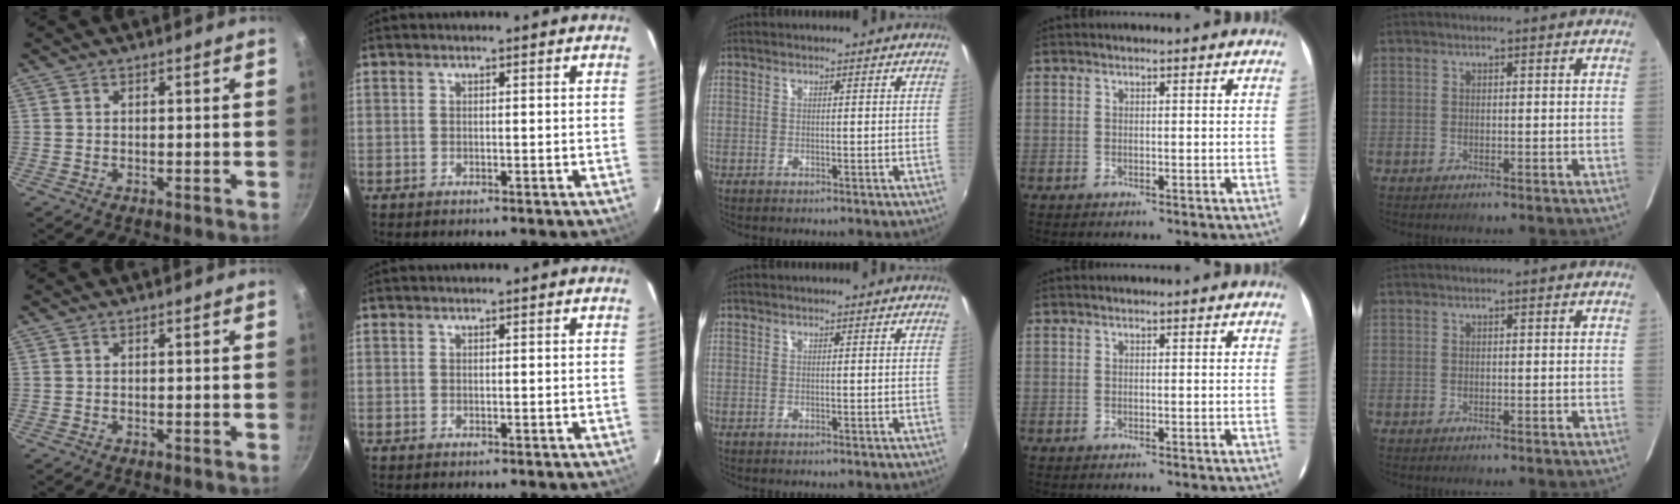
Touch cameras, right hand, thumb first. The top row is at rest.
{}